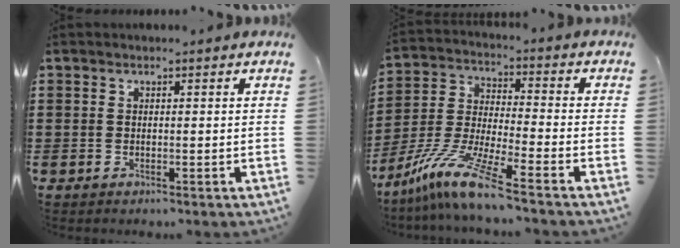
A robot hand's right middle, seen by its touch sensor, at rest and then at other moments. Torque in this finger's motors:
{"motor_torque": [1.98, -0.16, 0.49, 0.21]}